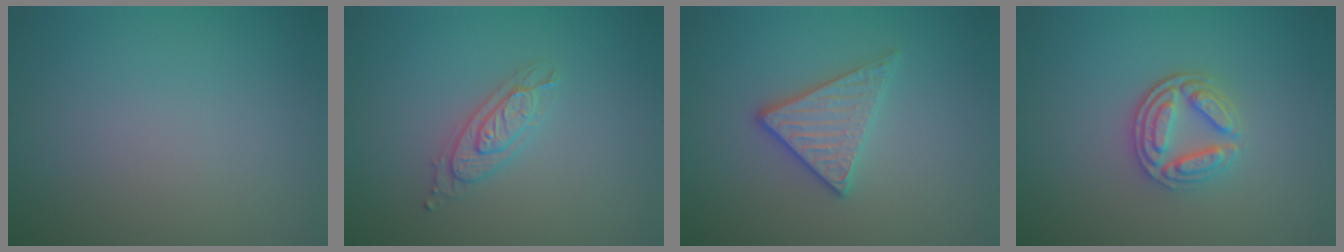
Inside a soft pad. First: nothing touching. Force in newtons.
{"total": 2.2, "press": 2.1, "slide": 0.5}
{"total": 2.8, "press": 2.7, "slide": 0.6}
{"total": 3.7, "press": 3.2, "slide": 1.8}